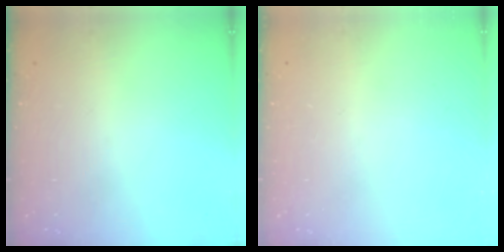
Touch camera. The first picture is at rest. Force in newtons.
{"total": 0.0}